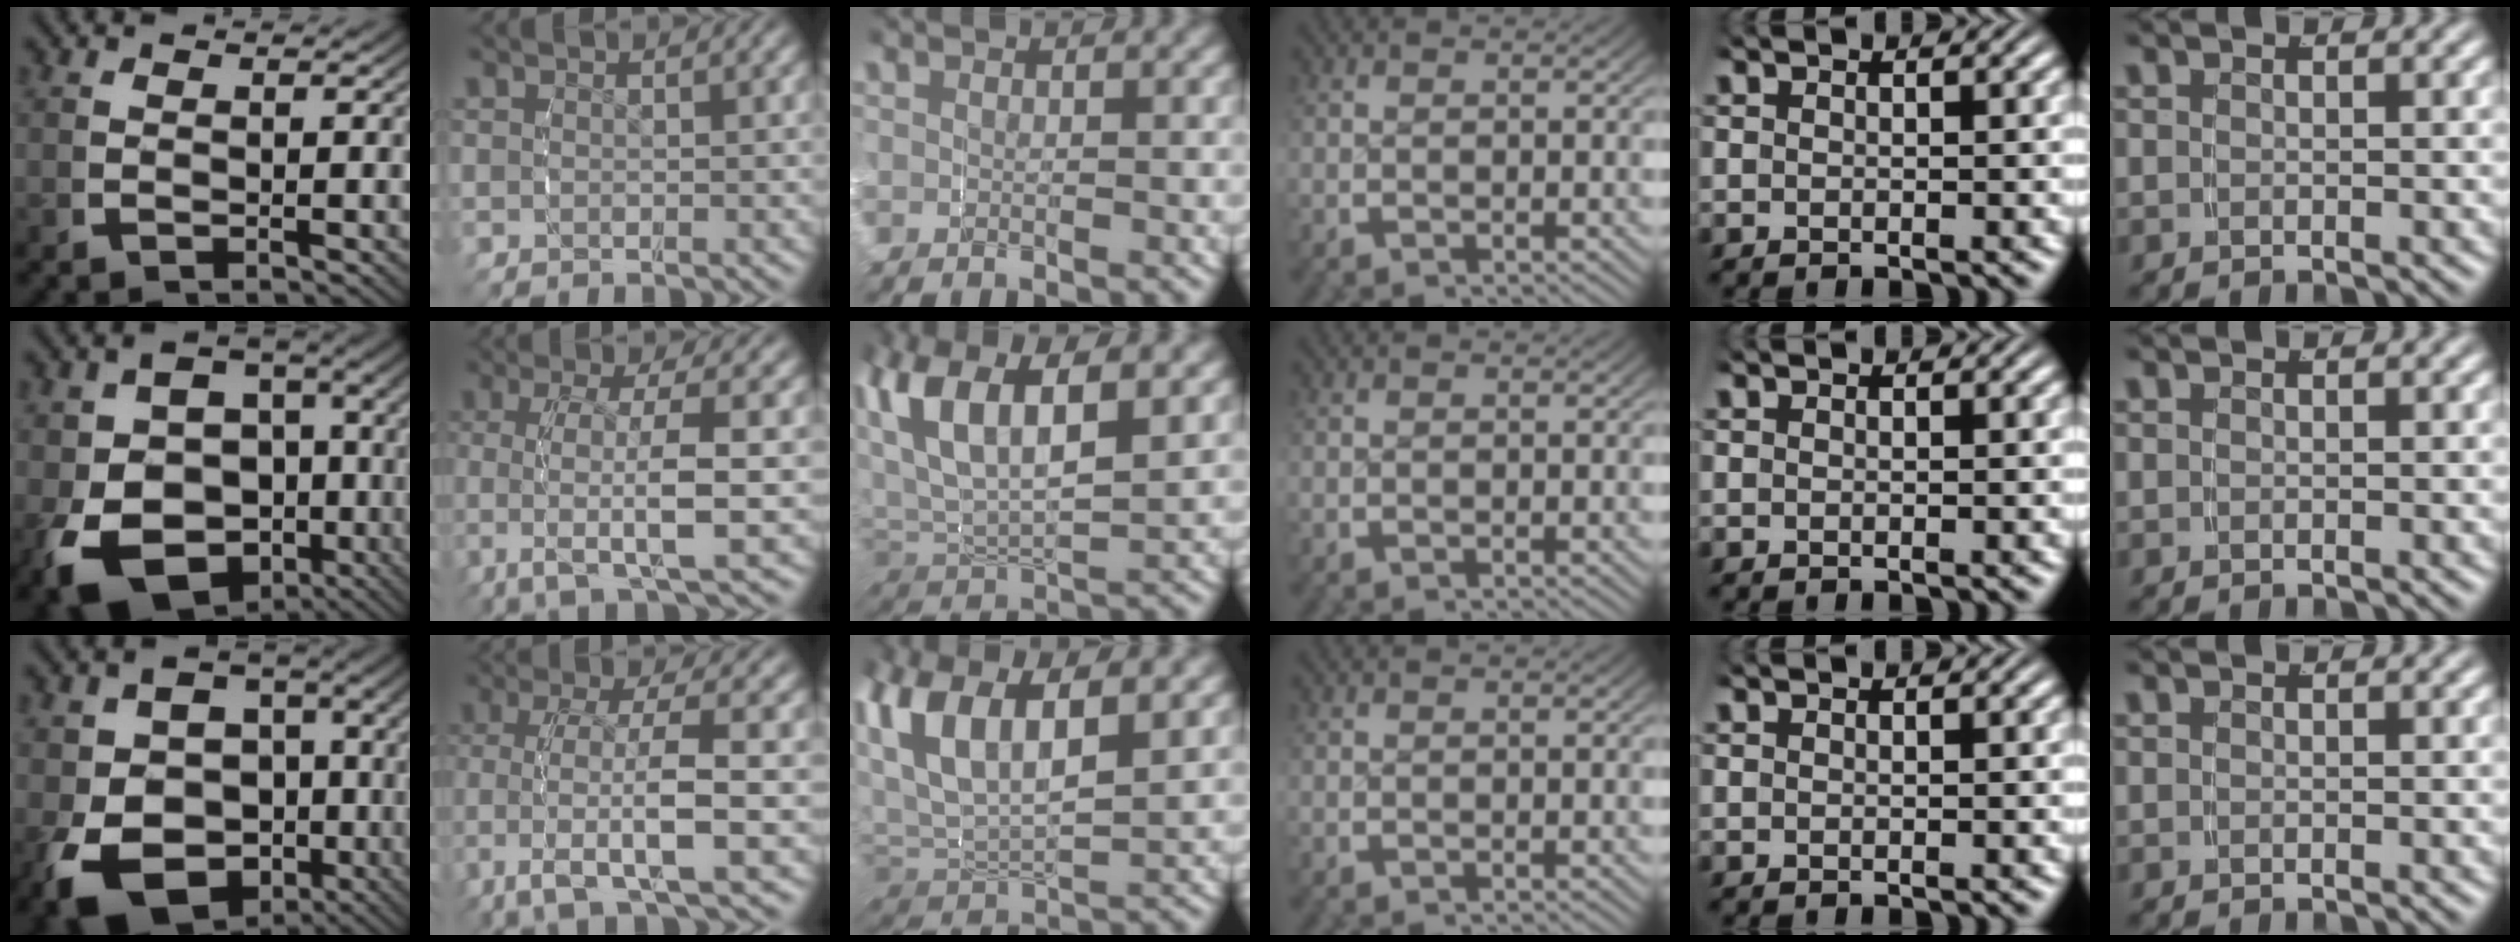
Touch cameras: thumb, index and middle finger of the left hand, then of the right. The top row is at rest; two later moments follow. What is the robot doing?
{"motion": "grasp_and_lifting", "object": "shorts"}